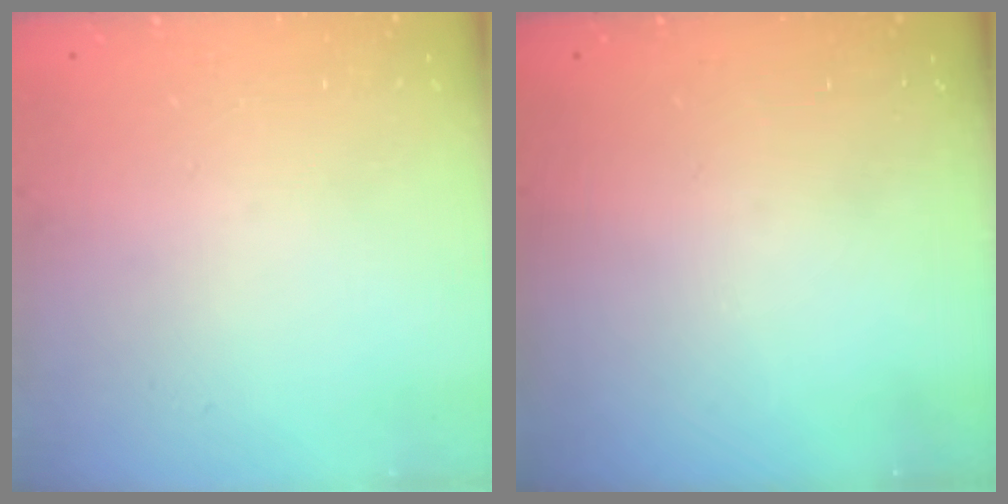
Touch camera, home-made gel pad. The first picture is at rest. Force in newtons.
{"total": 0.0}